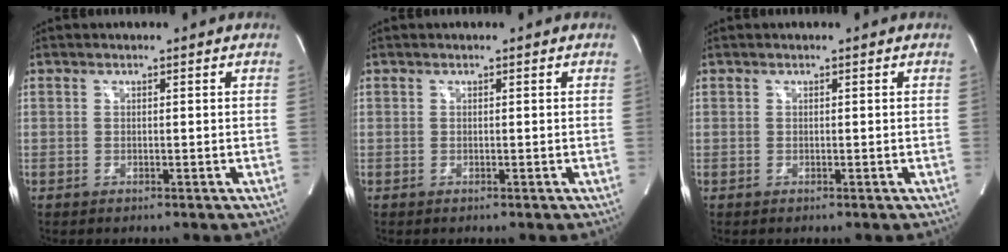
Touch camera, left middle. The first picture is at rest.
{"total": 0.0}
{"total": 0.0}